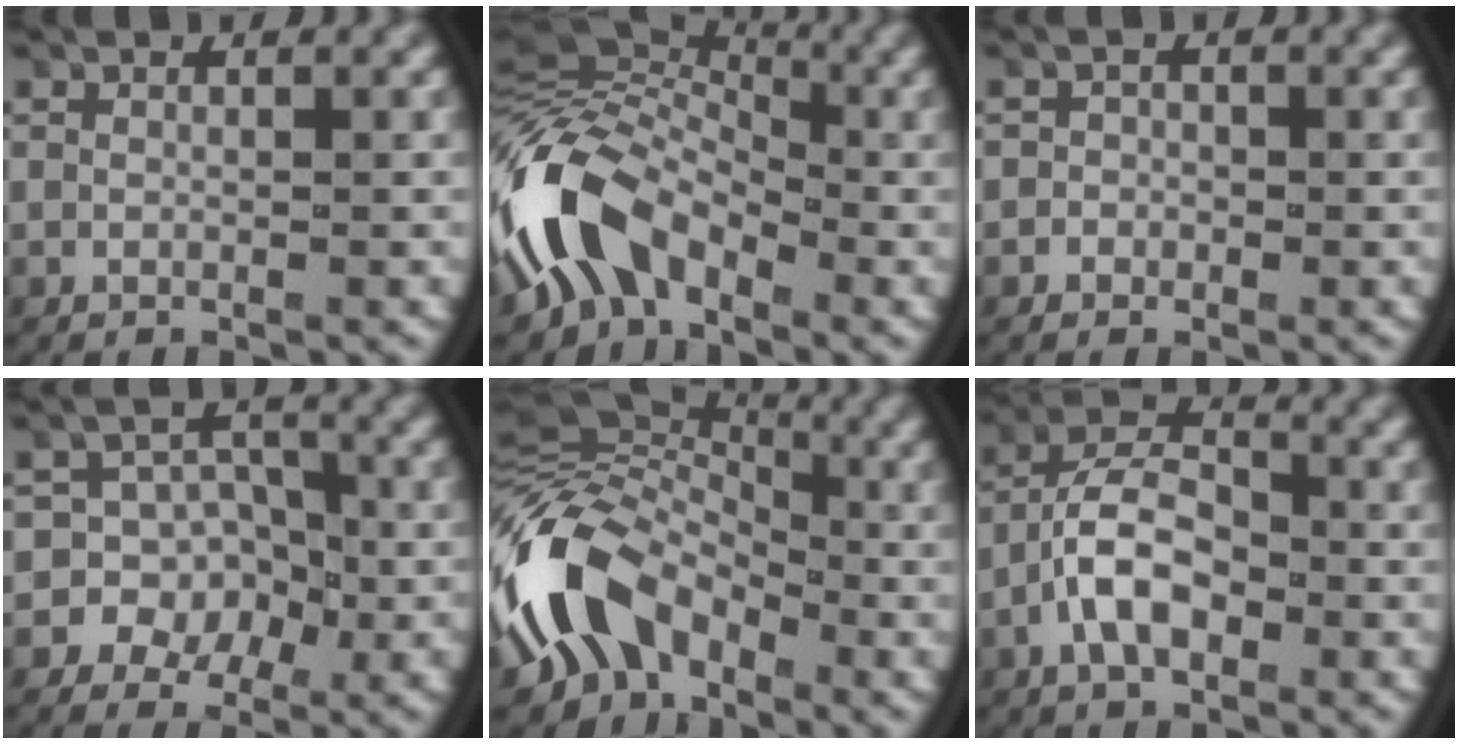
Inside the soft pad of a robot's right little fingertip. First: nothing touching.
{"total": 8.4, "force": [-1.6, 6.4, 5.2], "torque": [-0.127, -0.010, -0.030]}
{"total": 1.1, "force": [-0.7, 0.8, 0.0], "torque": [0.001, -0.002, -0.017]}
{"total": 10.3, "force": [-2.6, 9.5, 2.8], "torque": [-0.075, -0.036, -0.049]}
{"total": 9.6, "force": [-1.9, 7.5, 5.7], "torque": [-0.139, -0.019, -0.030]}
{"total": 5.6, "force": [-1.4, 3.5, 4.1], "torque": [-0.076, -0.002, -0.029]}